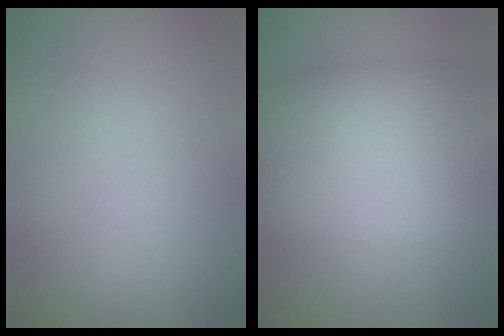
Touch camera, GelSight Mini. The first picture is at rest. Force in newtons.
{"total": 11.2, "press": 11.2, "slide": 0.4}